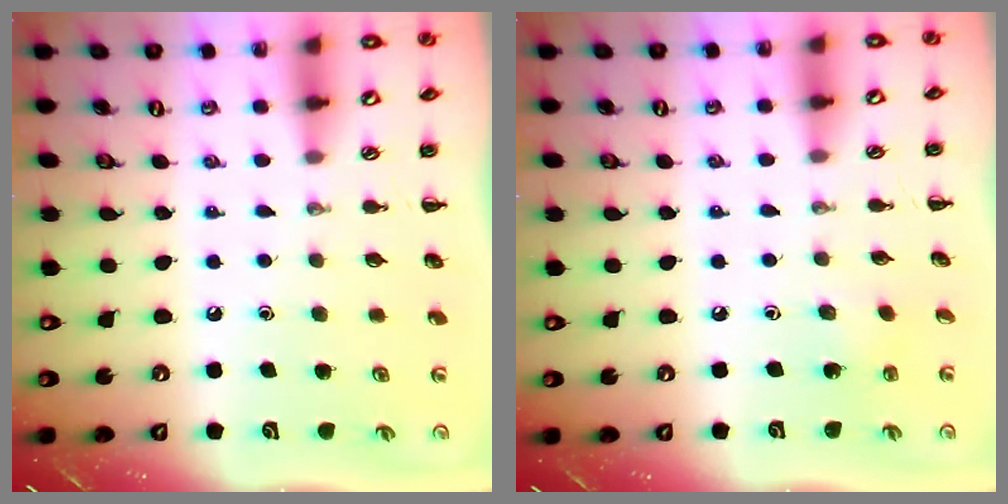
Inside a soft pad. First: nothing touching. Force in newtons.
{"total": 1.8, "press": 1.7, "slide": 0.7}